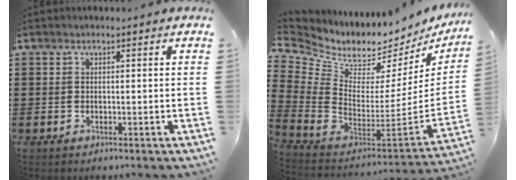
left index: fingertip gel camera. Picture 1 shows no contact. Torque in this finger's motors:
{"motor_torque": [-1.10, 1.04, -0.05, -0.01]}